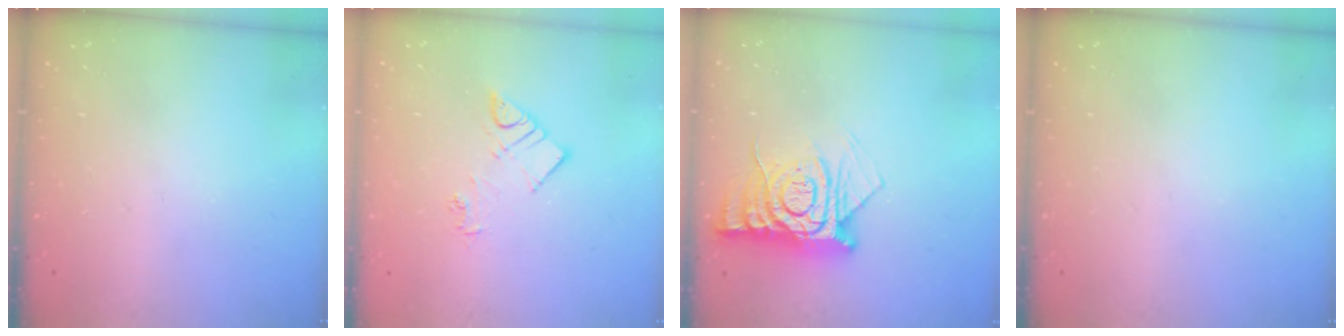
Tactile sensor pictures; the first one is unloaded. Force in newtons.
{"total": 7.3, "press": 7.2, "slide": 0.7}
{"total": 12.8, "press": 12.8, "slide": 1.0}
{"total": 0.0}